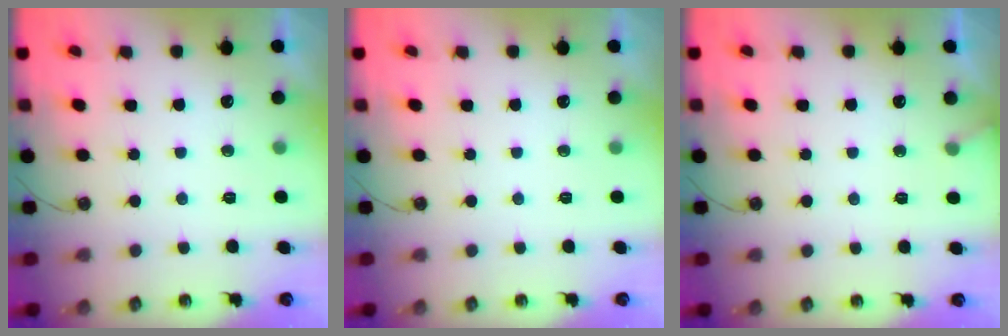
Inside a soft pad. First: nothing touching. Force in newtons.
{"total": 0.0}
{"total": 4.1, "press": 4.1, "slide": 0.3}